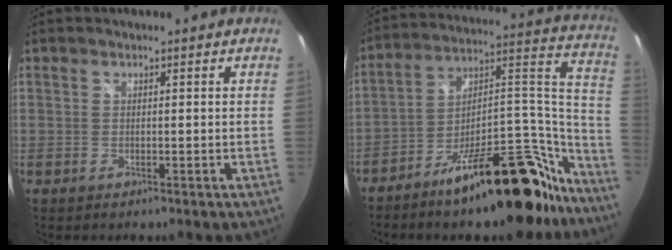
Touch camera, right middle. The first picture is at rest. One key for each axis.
{"total": 25.2, "fx": -19.4, "fy": 8.0, "fz": 14.1, "tx": -0.154, "ty": 0.057, "tz": -0.278}